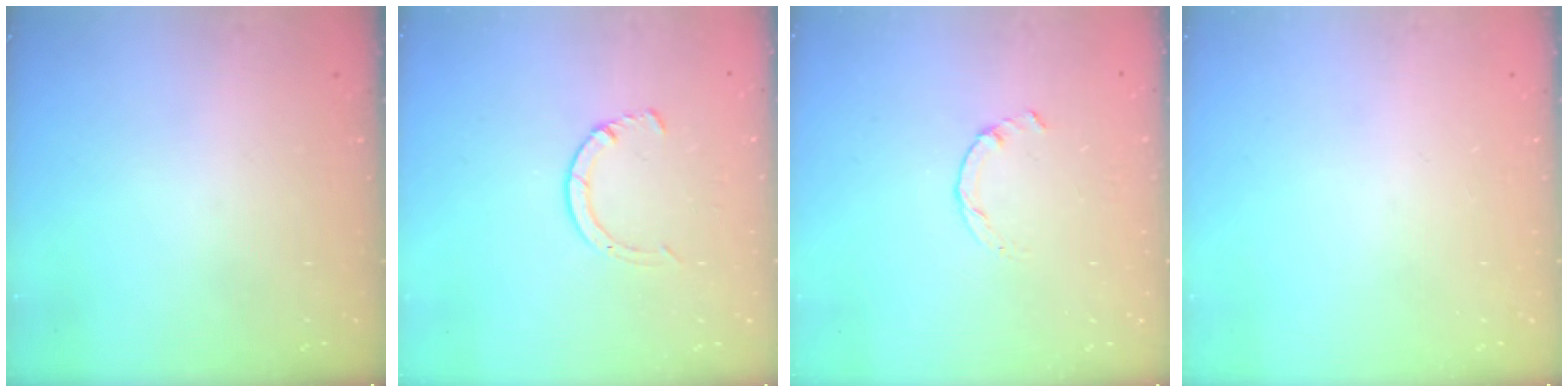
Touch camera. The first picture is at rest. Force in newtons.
{"total": 3.3, "press": 3.3, "slide": 0.4}
{"total": 0.0}
{"total": 0.0}